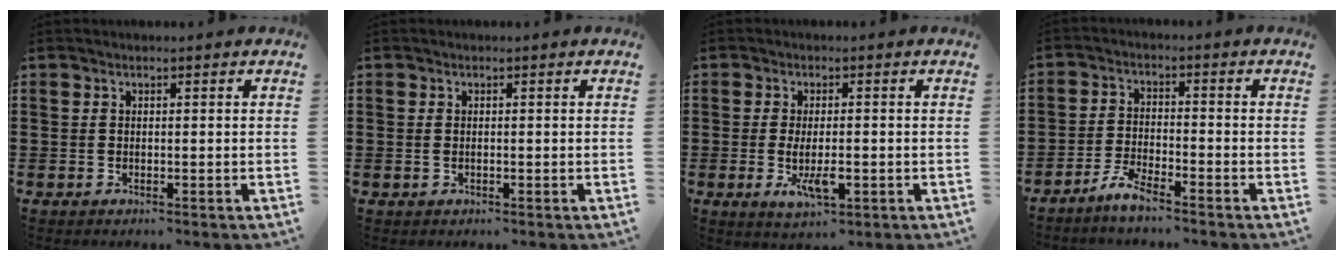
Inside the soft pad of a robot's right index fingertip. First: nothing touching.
{"total": 0.8, "force": [-0.1, 0.4, 0.7], "torque": [-0.016, 0.001, -0.003]}
{"total": 5.0, "force": [-1.2, 1.7, 4.5], "torque": [-0.089, 0.000, -0.024]}
{"total": 3.8, "force": [-3.5, 0.2, 1.5], "torque": [-0.042, 0.000, -0.070]}